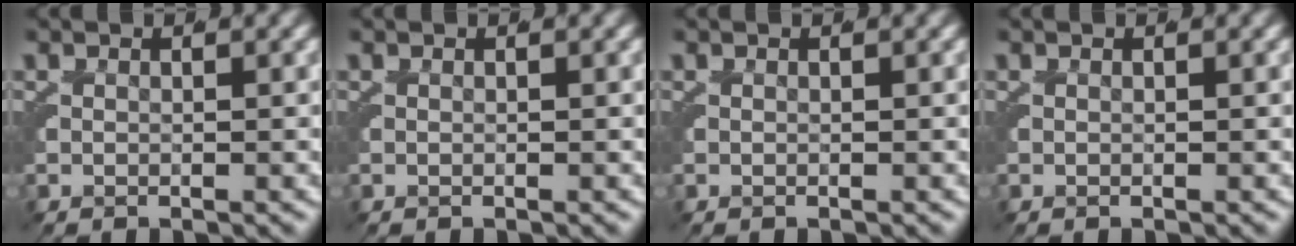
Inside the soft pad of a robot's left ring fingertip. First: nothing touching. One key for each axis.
{"total": 0.0}
{"total": 0.0}
{"total": 0.0}